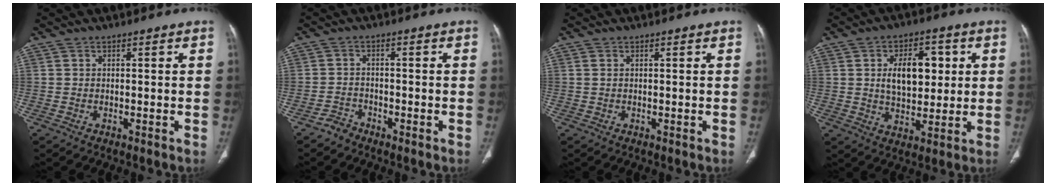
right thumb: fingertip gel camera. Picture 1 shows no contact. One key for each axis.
{"total": 2.1, "fx": -1.9, "fy": 0.9, "fz": -0.2, "tx": 0.009, "ty": 0.006, "tz": -0.038}
{"total": 0.6, "fx": 0.3, "fy": 0.2, "fz": 0.5, "tx": -0.014, "ty": 0.009, "tz": 0.008}
{"total": 11.7, "fx": 2.4, "fy": 7.0, "fz": 9.1, "tx": -0.107, "ty": -0.003, "tz": 0.043}